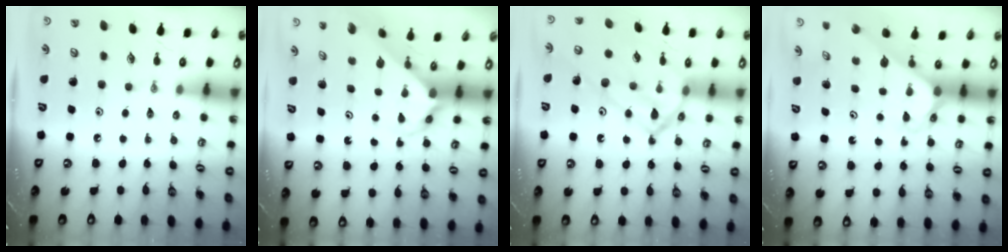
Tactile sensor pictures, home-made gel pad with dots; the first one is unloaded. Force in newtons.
{"total": 3.7, "press": 3.7, "slide": 0.1}
{"total": 14.4, "press": 14.4, "slide": 0.8}
{"total": 2.5, "press": 2.5, "slide": 0.2}